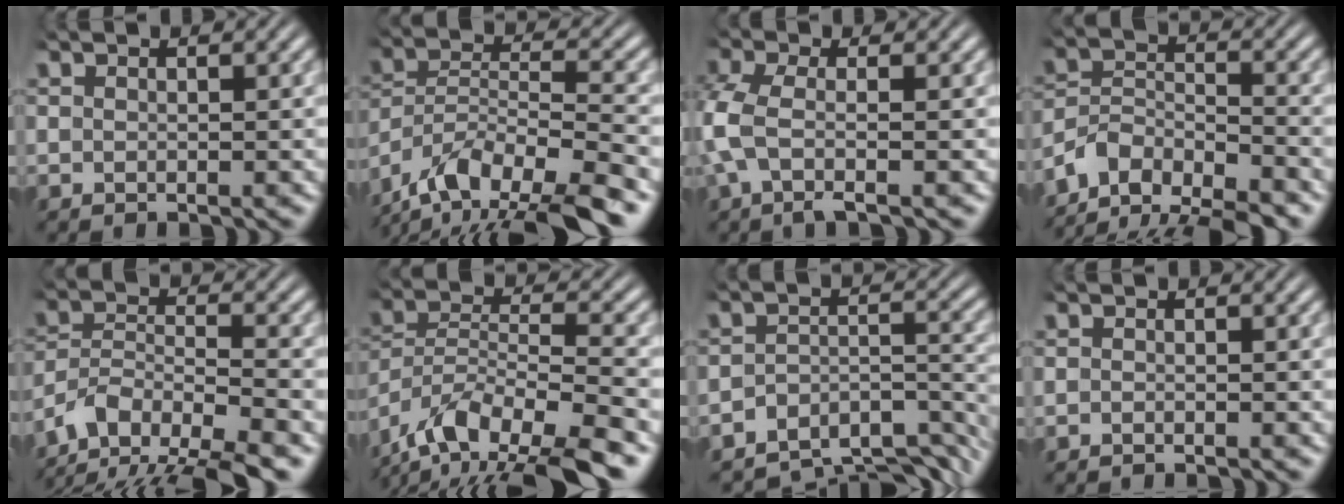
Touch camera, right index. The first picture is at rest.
{"total": 8.5, "force": [-4.7, 4.6, 5.5], "torque": [-0.117, -0.039, -0.063]}
{"total": 4.2, "force": [-0.8, 2.4, 3.3], "torque": [-0.102, -0.019, -0.007]}
{"total": 10.0, "force": [-5.7, 7.4, 3.6], "torque": [-0.075, -0.034, -0.100]}
{"total": 8.5, "force": [-4.1, 5.7, 4.8], "torque": [-0.110, -0.042, -0.056]}
{"total": 7.8, "force": [-4.1, 3.8, 5.4], "torque": [-0.118, -0.039, -0.050]}
{"total": 9.6, "force": [-7.2, 3.9, 5.0], "torque": [-0.056, -0.027, -0.106]}
{"total": 1.1, "force": [-1.0, -0.2, 0.0], "torque": [-0.004, -0.007, -0.016]}